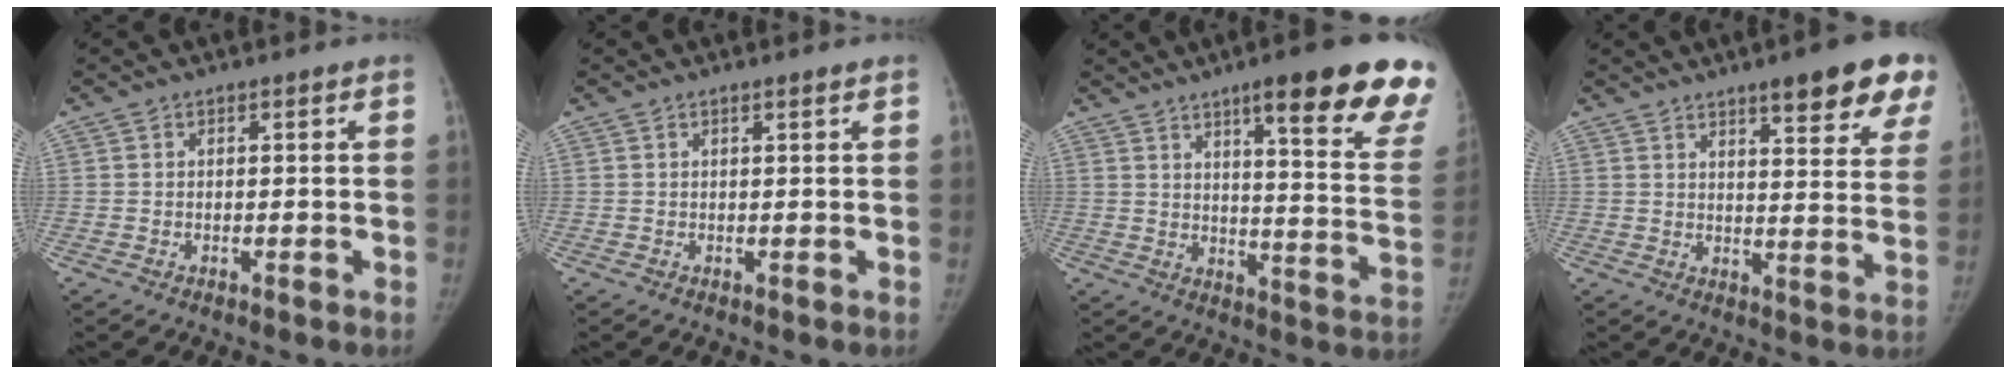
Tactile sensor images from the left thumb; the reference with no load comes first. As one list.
[{"total": 0.5, "force": [0.4, -0.1, 0.3], "torque": [-0.011, -0.002, 0.009]}, {"total": 22.4, "force": [14.6, 3.1, 16.7], "torque": [-0.194, -0.070, 0.185]}, {"total": 14.5, "force": [9.4, 3.4, 10.5], "torque": [-0.098, -0.047, 0.113]}]